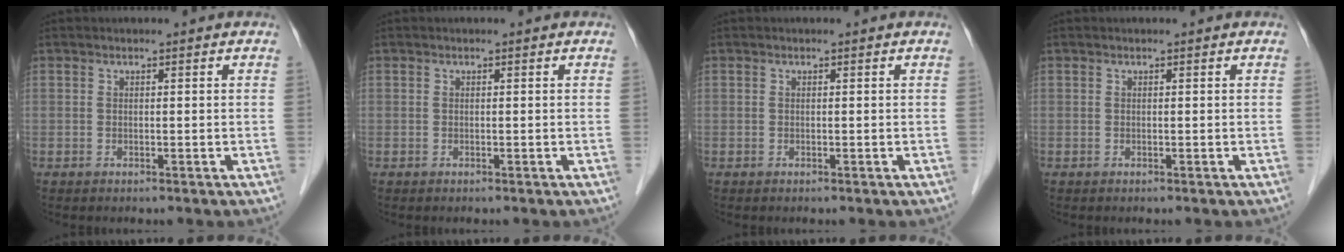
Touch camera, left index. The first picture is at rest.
{"total": 0.0}
{"total": 0.0}
{"total": 0.0}